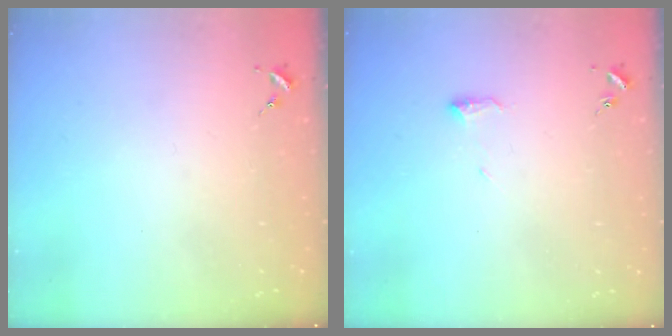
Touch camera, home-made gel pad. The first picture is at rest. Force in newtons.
{"total": 6.0, "press": 5.9, "slide": 1.1}